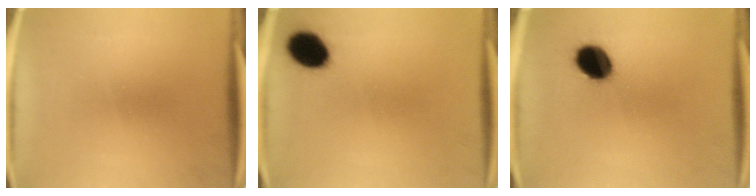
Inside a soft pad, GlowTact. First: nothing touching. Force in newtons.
{"total": 8.3}
{"total": 9.1}